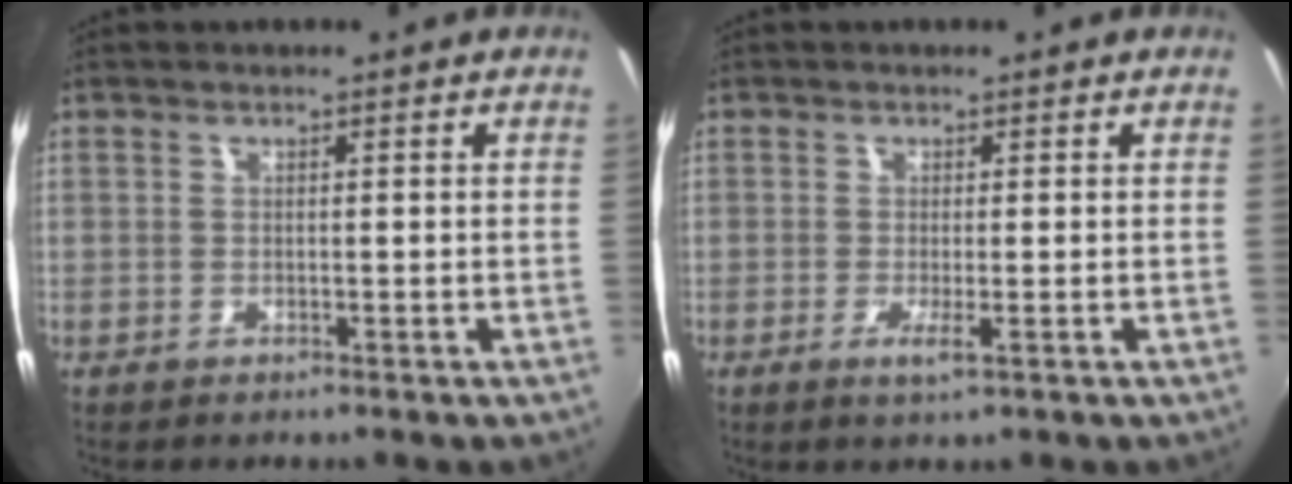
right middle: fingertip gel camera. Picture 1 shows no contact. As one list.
[{"total": 2.2, "force": [-0.7, -0.2, 2.0], "torque": [-0.042, -0.007, -0.012]}]